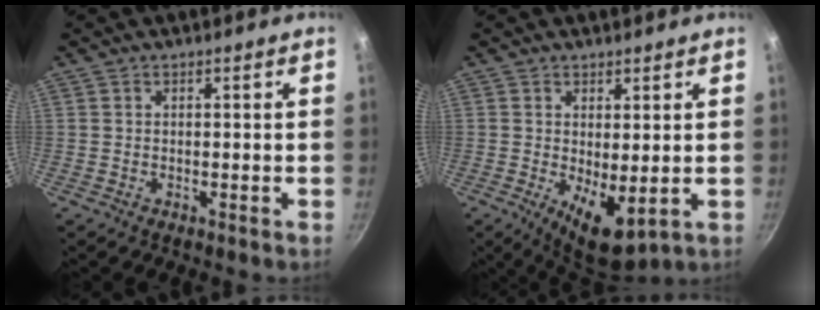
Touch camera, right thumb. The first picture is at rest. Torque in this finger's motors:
{"motor_torque": [-0.22, 0.68, 1.05, 0.03, 0.09]}